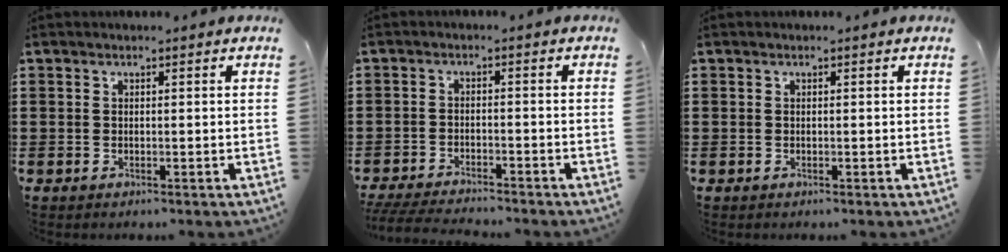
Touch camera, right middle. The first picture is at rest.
{"total": 4.1, "force": [-4.0, 0.3, 1.0], "torque": [-0.030, -0.005, -0.084]}
{"total": 0.0}